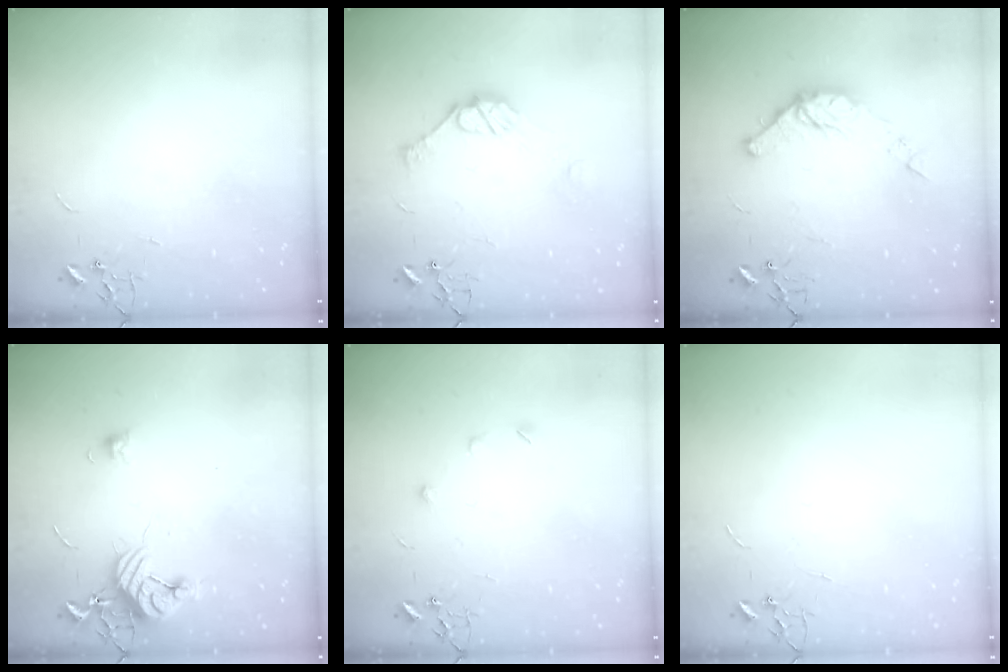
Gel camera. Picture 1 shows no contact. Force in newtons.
{"total": 9.2, "press": 9.2, "slide": 0.5}
{"total": 11.1, "press": 11.0, "slide": 1.0}
{"total": 12.1, "press": 12.0, "slide": 1.3}
{"total": 5.7, "press": 5.7, "slide": 0.7}
{"total": 0.0}